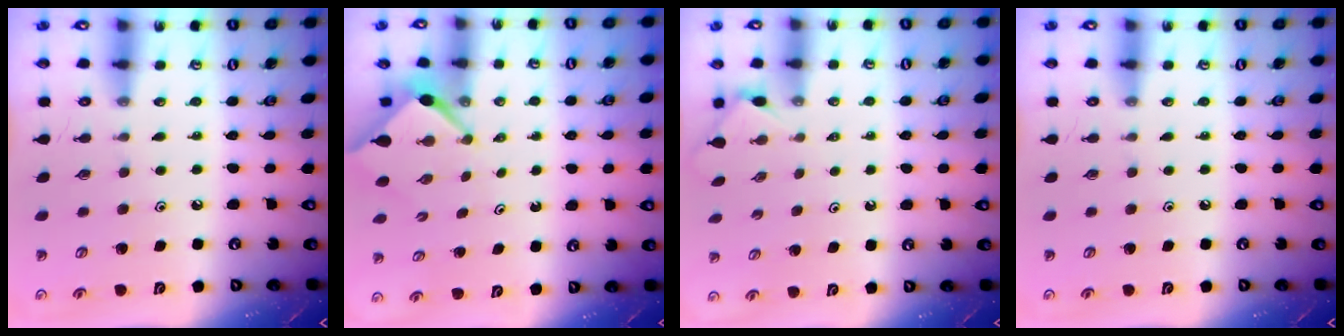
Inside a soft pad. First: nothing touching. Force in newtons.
{"total": 2.4, "press": 2.4, "slide": 0.1}
{"total": 1.6, "press": 1.5, "slide": 0.4}
{"total": 0.0}